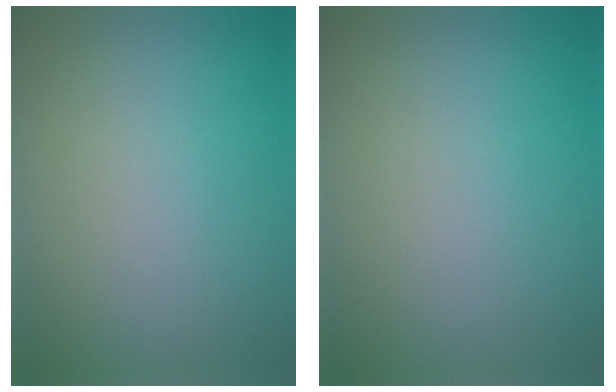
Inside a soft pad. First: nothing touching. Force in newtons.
{"total": 0.0}